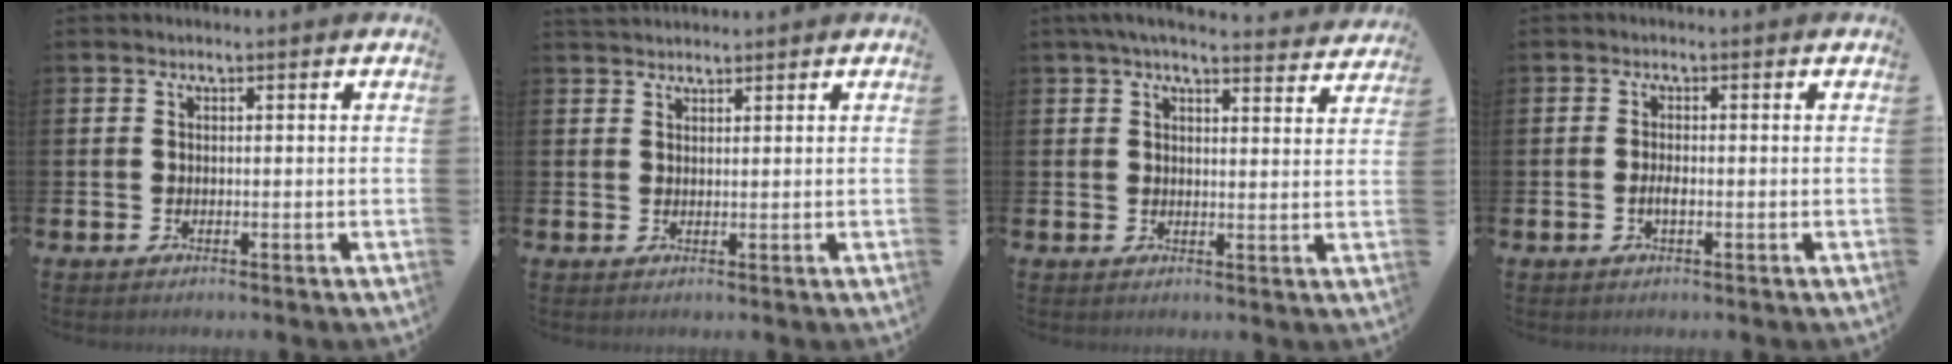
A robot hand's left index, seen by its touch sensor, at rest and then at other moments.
{"total": 1.9, "force": [1.8, 0.5, 0.0], "torque": [0.005, -0.004, 0.033]}
{"total": 4.7, "force": [4.3, 0.5, 1.7], "torque": [-0.032, -0.019, 0.076]}
{"total": 1.5, "force": [-0.4, 0.5, 1.4], "torque": [-0.025, 0.000, -0.007]}